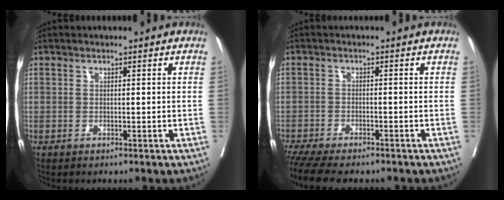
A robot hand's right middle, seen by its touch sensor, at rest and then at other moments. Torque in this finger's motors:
{"motor_torque": [1.05, -1.09, 0.18, 0.10]}